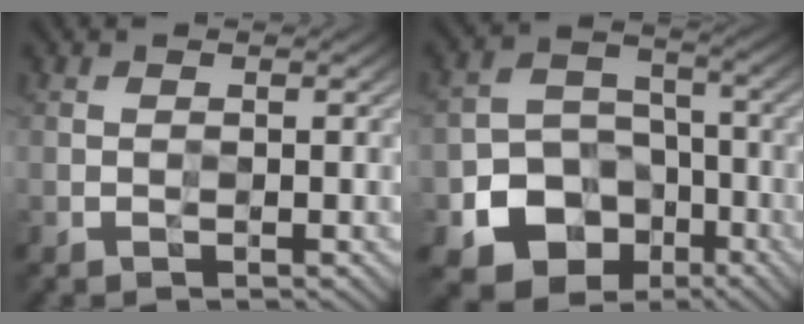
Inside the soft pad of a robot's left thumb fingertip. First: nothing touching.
{"total": 12.8, "force": [-6.2, 10.0, 5.0], "torque": [-0.107, -0.035, -0.116]}